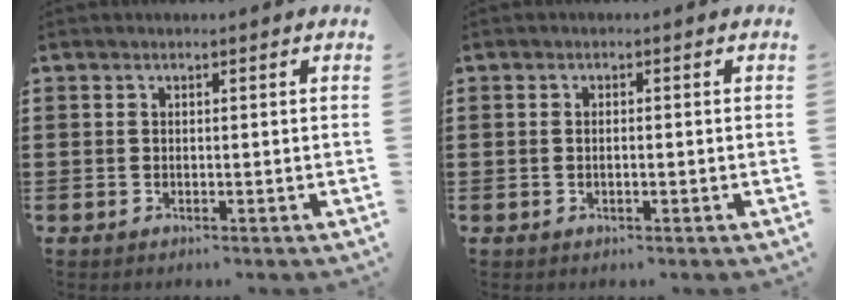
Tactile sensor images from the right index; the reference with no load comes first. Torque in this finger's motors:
{"motor_torque": [-0.91, 1.23, 0.02, -0.01]}